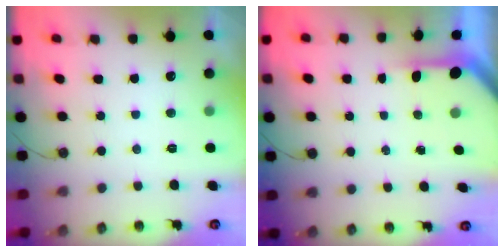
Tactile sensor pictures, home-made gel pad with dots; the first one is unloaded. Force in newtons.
{"total": 3.8, "press": 3.8, "slide": 0.3}